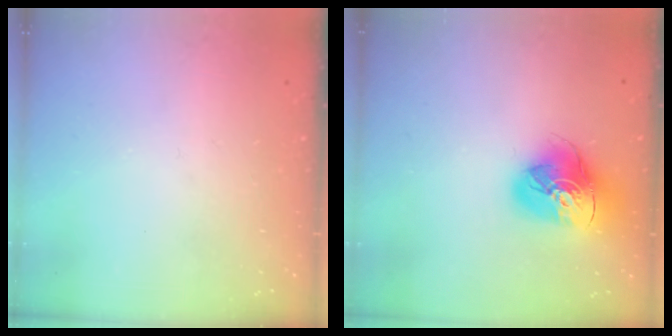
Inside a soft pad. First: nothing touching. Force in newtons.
{"total": 15.7, "press": 15.6, "slide": 1.9}